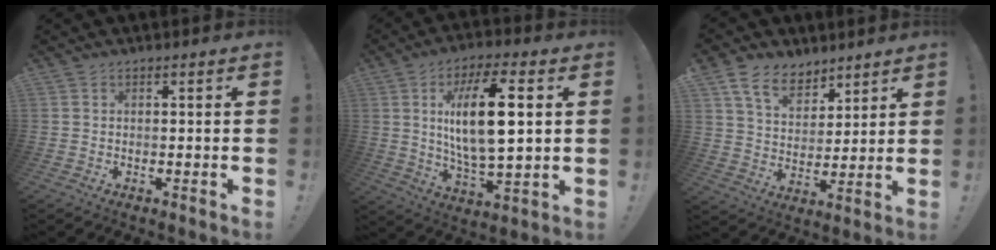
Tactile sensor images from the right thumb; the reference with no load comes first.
{"total": 18.0, "force": [3.6, 6.2, 16.5], "torque": [-0.305, -0.008, 0.043]}
{"total": 11.6, "force": [7.9, 7.1, 4.7], "torque": [-0.093, -0.046, 0.155]}